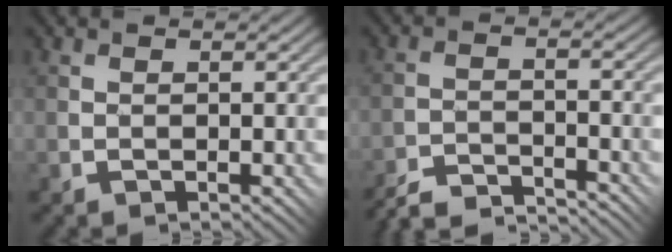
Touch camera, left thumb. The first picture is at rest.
{"total": 6.2, "force": [-6.2, 0.0, 1.0], "torque": [-0.022, 0.003, -0.116]}